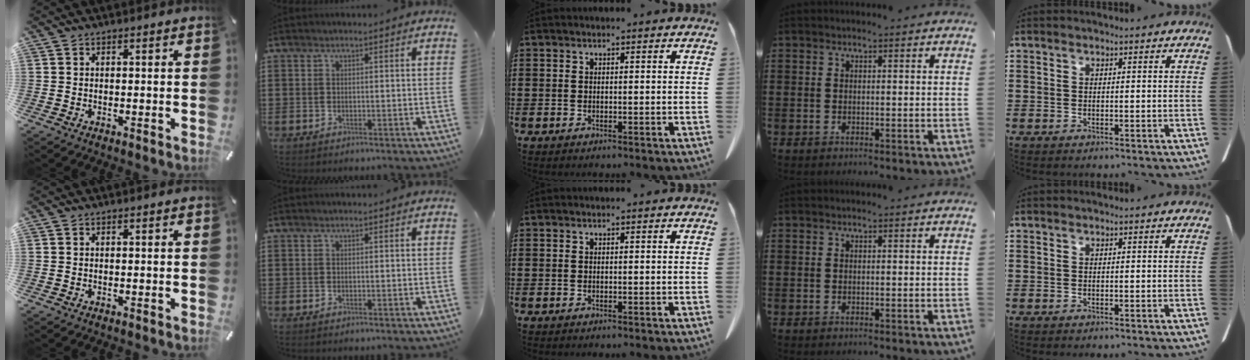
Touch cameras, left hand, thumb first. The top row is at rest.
{}